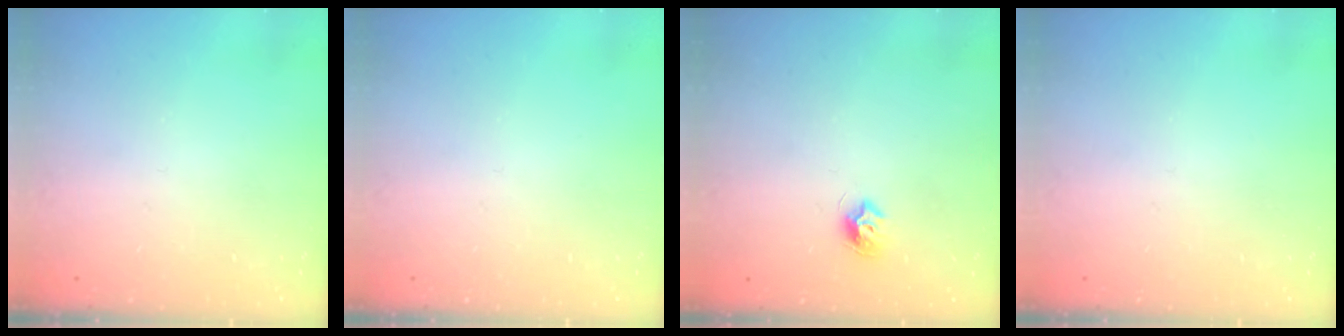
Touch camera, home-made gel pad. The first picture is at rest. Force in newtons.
{"total": 0.0}
{"total": 7.1, "press": 7.1, "slide": 0.5}
{"total": 0.0}